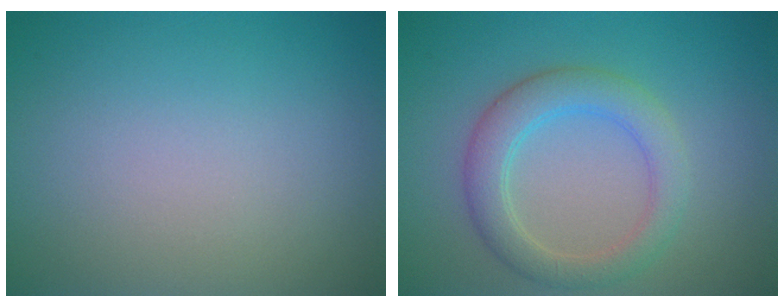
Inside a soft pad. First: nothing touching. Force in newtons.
{"total": 4.0, "press": 4.0, "slide": 0.1}